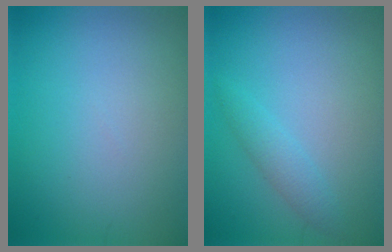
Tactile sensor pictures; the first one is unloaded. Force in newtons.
{"total": 1.8, "press": 1.8, "slide": 0.1}